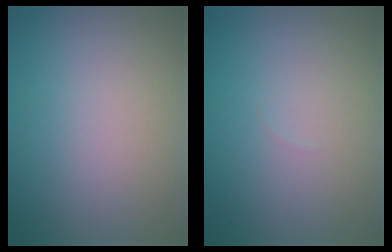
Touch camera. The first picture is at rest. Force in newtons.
{"total": 0.0}